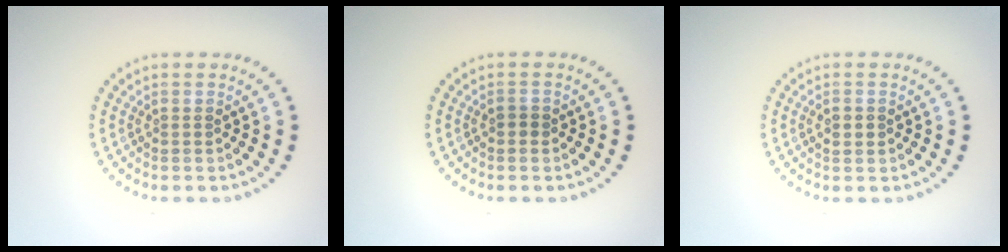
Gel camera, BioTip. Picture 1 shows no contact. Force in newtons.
{"total": 0.8, "press": 0.7, "slide": 0.2}
{"total": 1.4, "press": 1.4, "slide": 0.1}